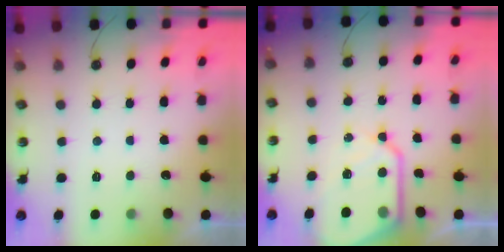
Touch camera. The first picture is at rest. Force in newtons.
{"total": 13.5, "press": 13.4, "slide": 1.3}